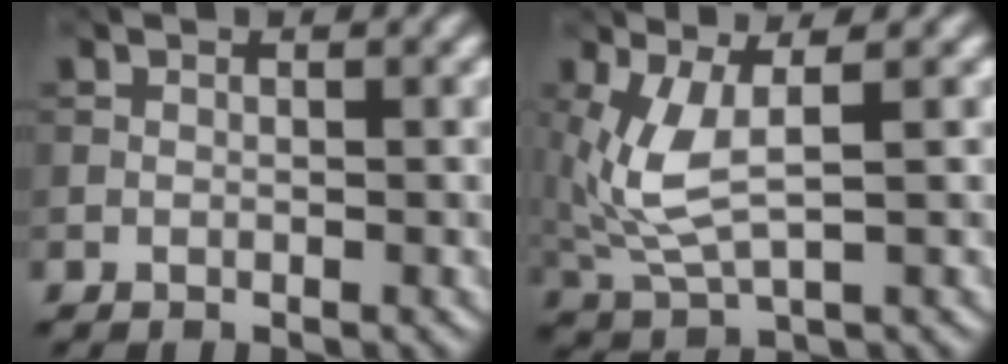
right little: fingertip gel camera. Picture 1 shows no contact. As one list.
[{"total": 5.2, "force": [0.5, 2.0, 4.7], "torque": [-0.127, -0.007, 0.014]}]